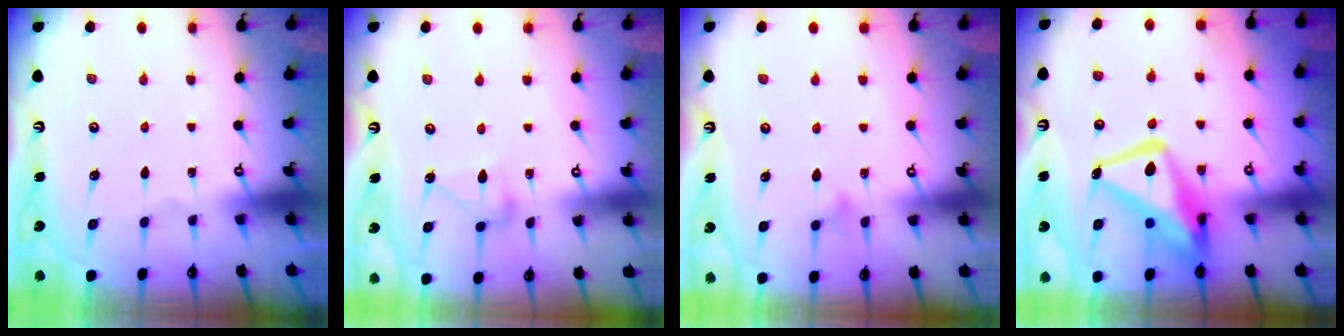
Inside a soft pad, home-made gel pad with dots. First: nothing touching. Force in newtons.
{"total": 10.3, "press": 10.3, "slide": 0.5}
{"total": 9.0, "press": 9.0, "slide": 0.8}
{"total": 14.2, "press": 14.1, "slide": 1.4}